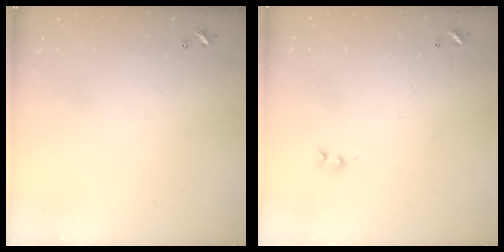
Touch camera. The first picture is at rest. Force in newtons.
{"total": 1.8, "press": 1.8, "slide": 0.3}